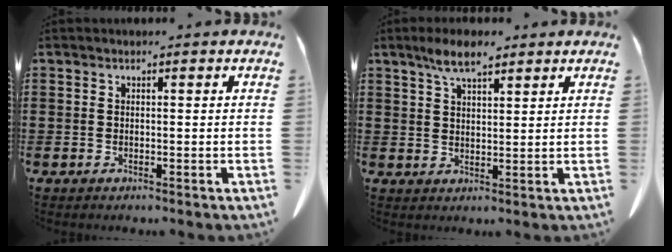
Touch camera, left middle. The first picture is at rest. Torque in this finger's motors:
{"motor_torque": [1.62, 0.52, 0.34, 0.11]}